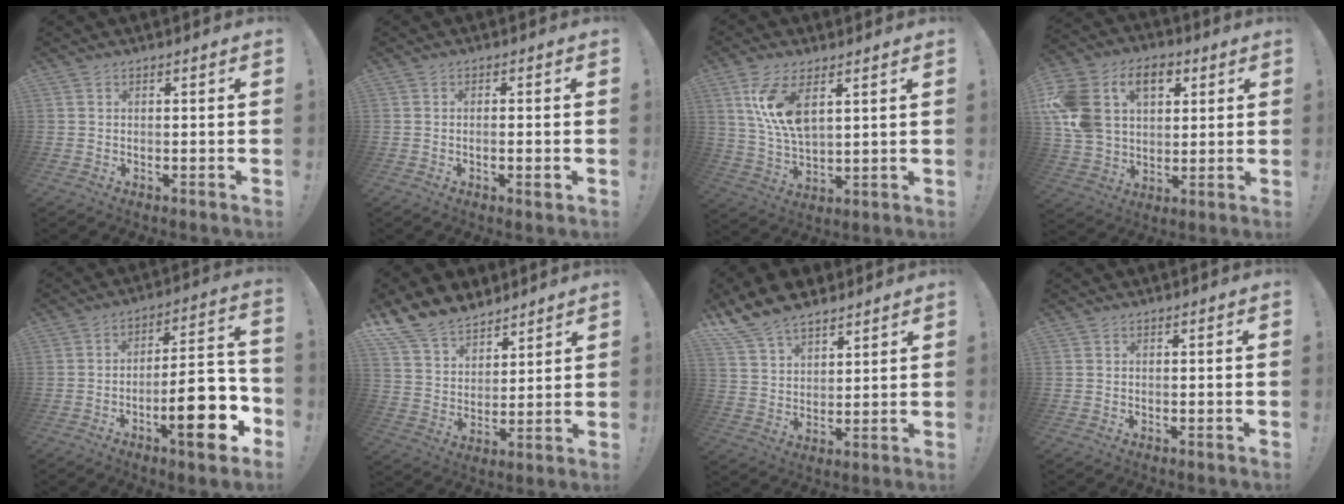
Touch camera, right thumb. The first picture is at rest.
{"total": 2.0, "force": [-0.6, 0.4, 1.9], "torque": [-0.024, -0.001, -0.011]}
{"total": 11.3, "force": [5.1, 5.2, 8.7], "torque": [-0.179, -0.023, 0.091]}
{"total": 19.4, "force": [6.8, 14.0, 11.5], "torque": [-0.212, -0.020, 0.124]}
{"total": 17.5, "force": [-6.6, 5.0, 15.4], "torque": [-0.201, 0.032, -0.102]}
{"total": 12.8, "force": [10.5, 6.6, 3.0], "torque": [-0.065, -0.080, 0.205]}
{"total": 11.6, "force": [9.4, 5.8, 3.7], "torque": [-0.073, -0.061, 0.182]}
{"total": 0.0}